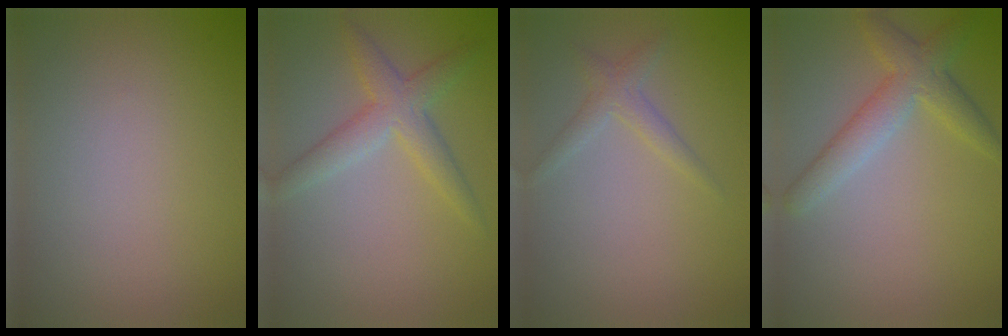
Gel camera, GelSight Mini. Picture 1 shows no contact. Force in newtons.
{"total": 3.4, "press": 3.4, "slide": 0.1}
{"total": 1.6, "press": 1.6, "slide": 0.1}
{"total": 3.5, "press": 3.5, "slide": 0.1}